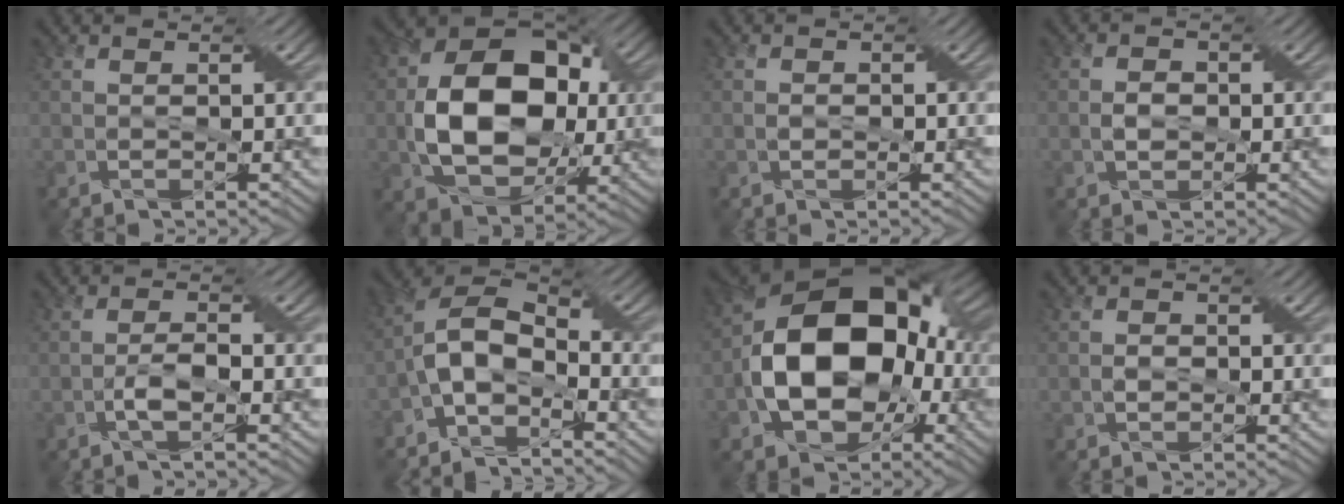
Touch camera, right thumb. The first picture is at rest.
{"total": 14.5, "force": [-0.7, 10.2, 10.3], "torque": [-0.182, 0.002, -0.005]}
{"total": 1.0, "force": [-0.2, 0.8, 0.6], "torque": [-0.012, -0.002, -0.004]}
{"total": 2.1, "force": [-0.3, 1.6, 1.3], "torque": [-0.029, -0.001, -0.007]}
{"total": 2.6, "force": [-1.3, 0.7, 2.2], "torque": [-0.048, 0.010, -0.028]}
{"total": 8.7, "force": [-3.6, 4.8, 6.3], "torque": [-0.130, 0.007, -0.086]}
{"total": 17.6, "force": [-2.7, 12.0, 12.6], "torque": [-0.215, -0.014, -0.055]}
{"total": 1.3, "force": [-0.3, 1.0, 0.8], "torque": [-0.017, -0.001, -0.008]}